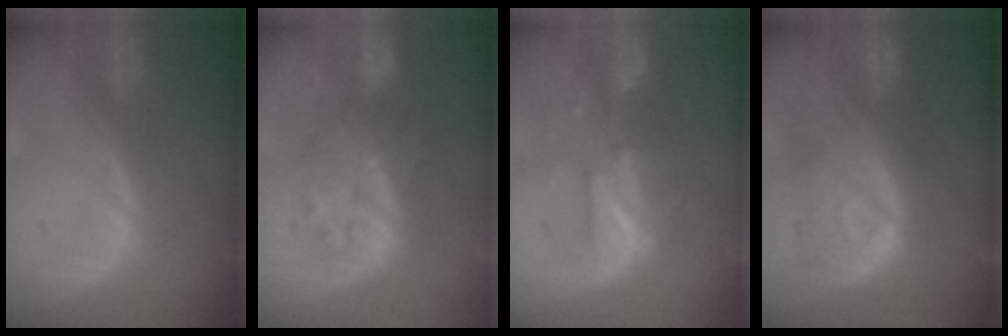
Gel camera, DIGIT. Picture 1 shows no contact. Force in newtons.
{"total": 8.2, "press": 8.1, "slide": 1.0}
{"total": 6.2, "press": 6.2, "slide": 0.6}
{"total": 9.8, "press": 9.1, "slide": 3.6}